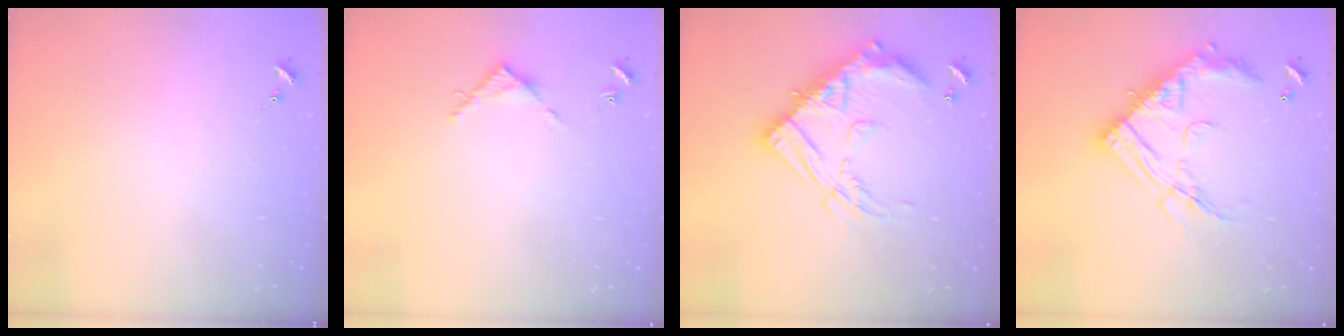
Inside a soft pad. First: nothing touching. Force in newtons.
{"total": 3.6, "press": 3.6, "slide": 0.3}
{"total": 21.3, "press": 21.2, "slide": 2.1}
{"total": 20.3, "press": 20.2, "slide": 1.9}